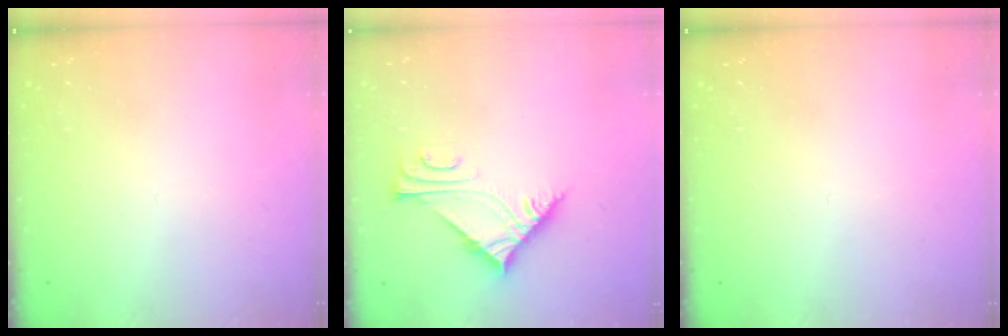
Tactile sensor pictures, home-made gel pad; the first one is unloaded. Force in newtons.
{"total": 7.0, "press": 7.0, "slide": 0.1}
{"total": 0.0}